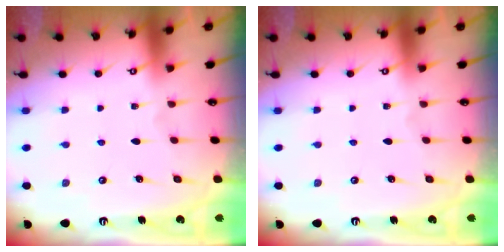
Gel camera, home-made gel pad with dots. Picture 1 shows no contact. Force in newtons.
{"total": 0.0}